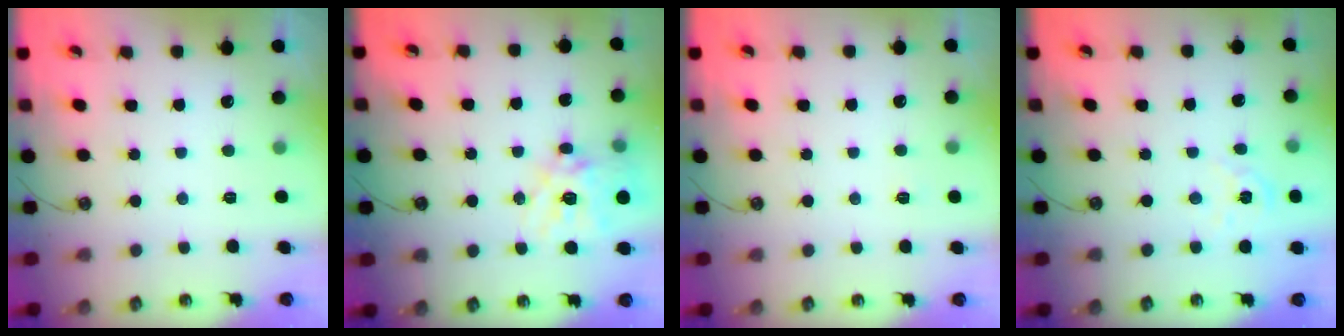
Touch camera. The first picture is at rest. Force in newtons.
{"total": 16.7, "press": 16.6, "slide": 1.6}
{"total": 2.8, "press": 2.8, "slide": 0.3}
{"total": 2.7, "press": 2.7, "slide": 0.3}